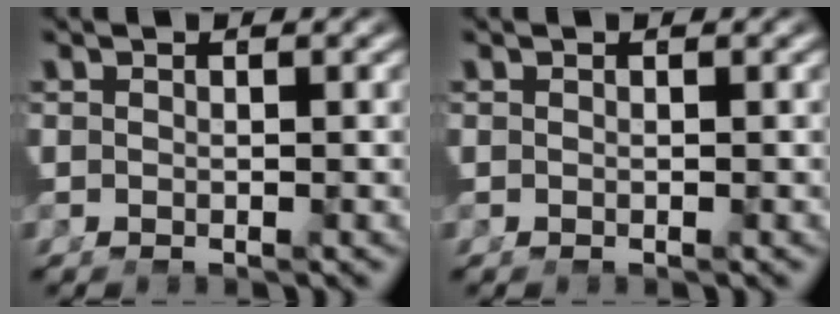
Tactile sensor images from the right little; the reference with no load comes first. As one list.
[{"total": 0.0}]